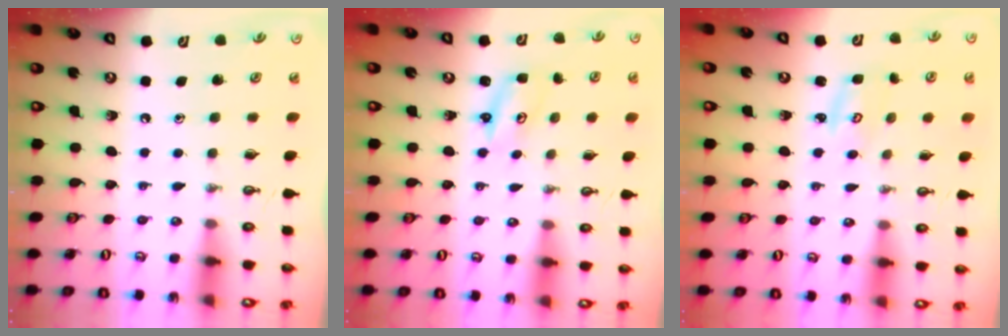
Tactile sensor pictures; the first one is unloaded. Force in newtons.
{"total": 2.6, "press": 2.6, "slide": 0.2}
{"total": 2.8, "press": 2.8, "slide": 0.4}